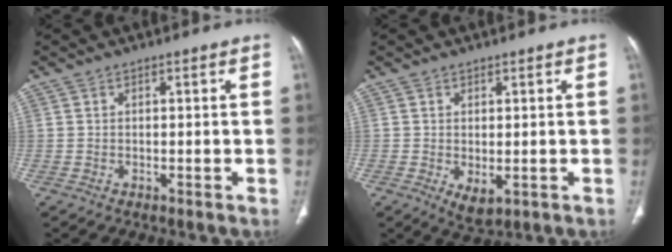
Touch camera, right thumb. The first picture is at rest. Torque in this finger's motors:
{"motor_torque": [-0.30, 0.16, 0.17, 0.43, 0.12]}